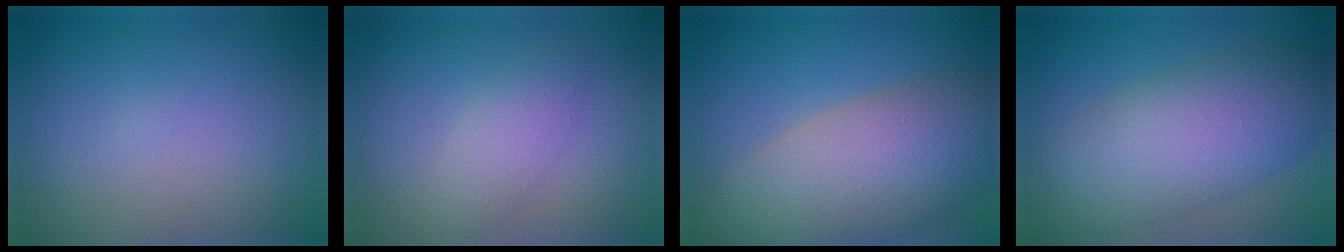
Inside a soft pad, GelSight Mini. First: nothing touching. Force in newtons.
{"total": 2.2, "press": 2.2, "slide": 0.0}
{"total": 9.9, "press": 9.8, "slide": 1.0}
{"total": 8.9, "press": 8.9, "slide": 0.2}